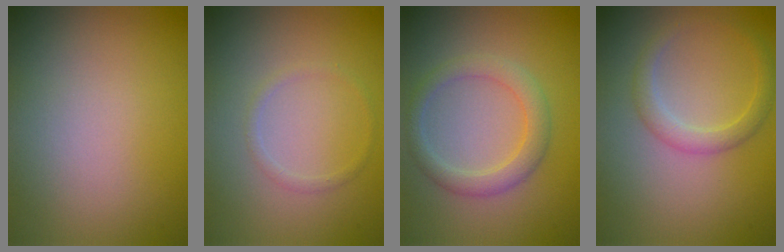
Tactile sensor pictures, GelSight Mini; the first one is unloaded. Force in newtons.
{"total": 0.9, "press": 0.9, "slide": 0.1}
{"total": 2.8, "press": 2.8, "slide": 0.2}
{"total": 2.1, "press": 2.1, "slide": 0.1}